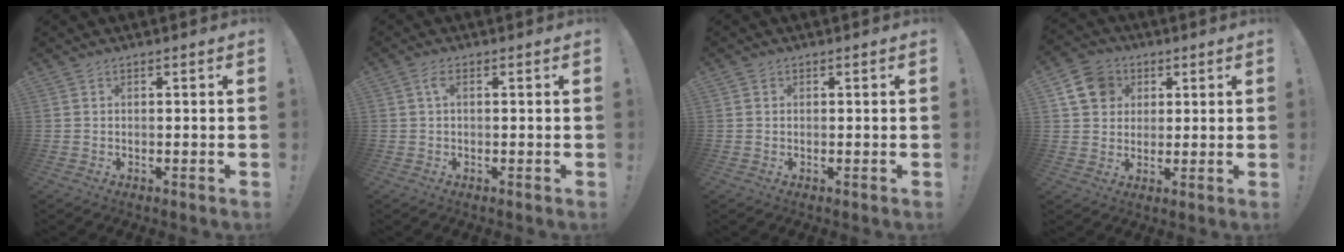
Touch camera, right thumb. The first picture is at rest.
{"total": 2.4, "force": [0.6, 0.9, 2.2], "torque": [-0.043, 0.004, 0.008]}
{"total": 0.6, "force": [0.2, 0.6, -0.1], "torque": [0.009, -0.003, 0.003]}
{"total": 11.0, "force": [4.0, 9.4, 4.0], "torque": [-0.052, -0.011, 0.082]}